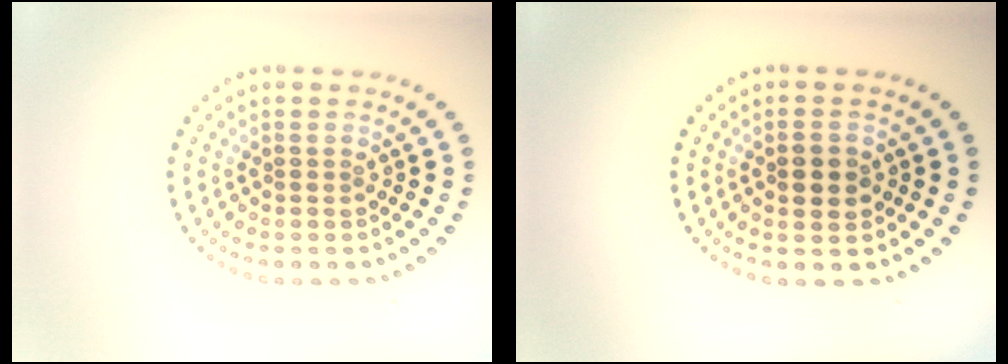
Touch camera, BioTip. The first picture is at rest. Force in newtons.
{"total": 2.4, "press": 2.4, "slide": 0.1}